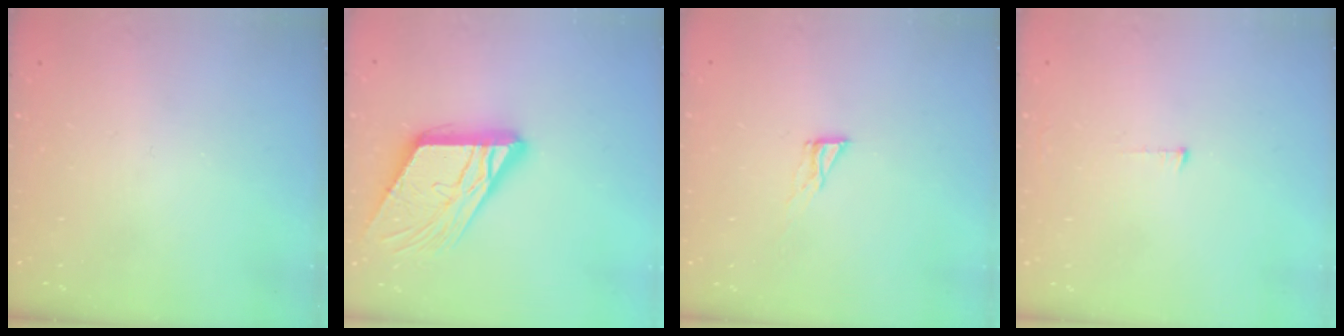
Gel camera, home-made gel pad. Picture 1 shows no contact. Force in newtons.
{"total": 15.7, "press": 15.6, "slide": 1.8}
{"total": 4.3, "press": 4.2, "slide": 0.3}
{"total": 3.0, "press": 3.0, "slide": 0.3}